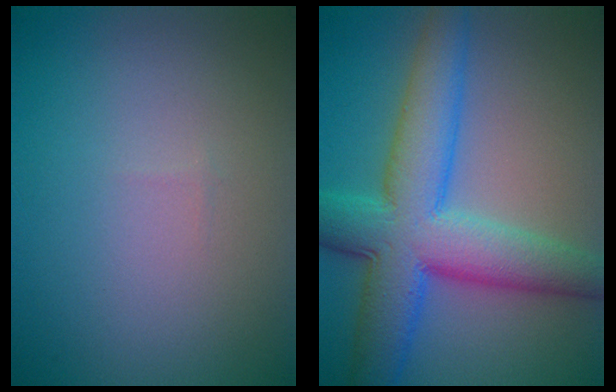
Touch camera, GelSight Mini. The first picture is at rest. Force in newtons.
{"total": 9.9, "press": 9.9, "slide": 0.2}